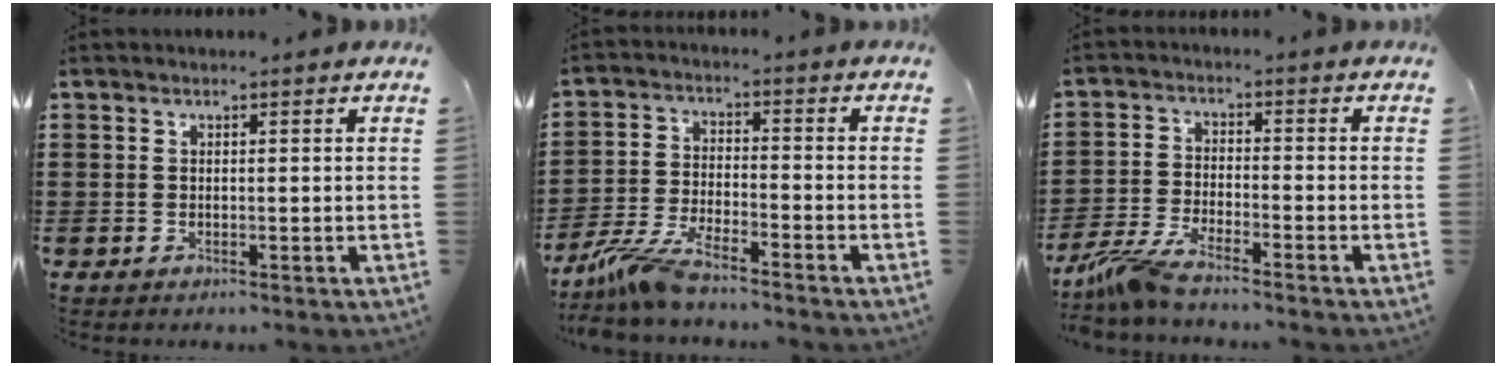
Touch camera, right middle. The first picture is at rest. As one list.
[{"total": 6.7, "force": [-5.8, 0.5, 3.2], "torque": [-0.090, -0.013, -0.120]}, {"total": 5.5, "force": [-4.9, 0.3, 2.5], "torque": [-0.075, -0.016, -0.101]}]